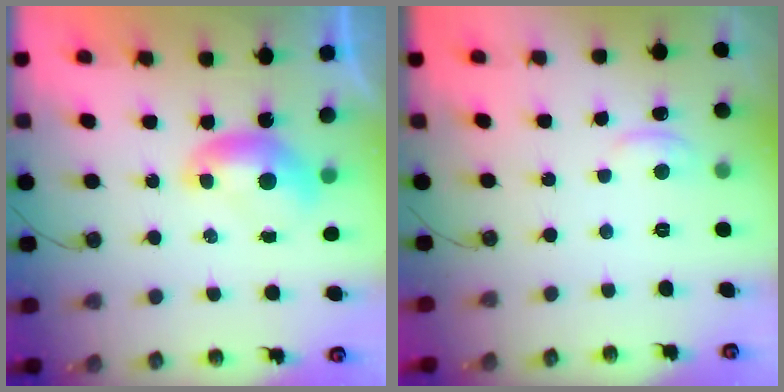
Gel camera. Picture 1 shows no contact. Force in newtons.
{"total": 2.0, "press": 1.9, "slide": 0.4}